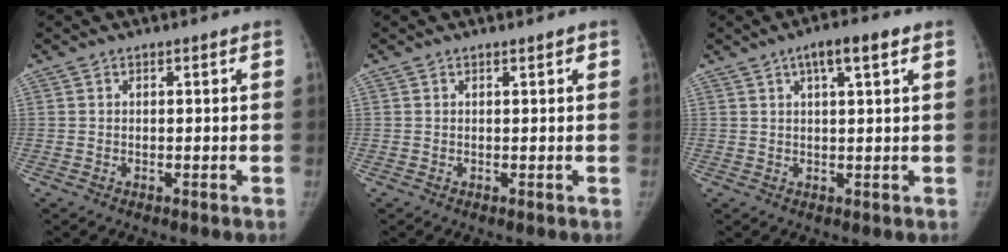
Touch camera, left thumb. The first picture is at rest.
{"total": 0.5, "force": [0.3, 0.2, 0.4], "torque": [-0.001, 0.001, 0.002]}
{"total": 5.3, "force": [2.6, 1.2, 4.4], "torque": [-0.067, 0.005, 0.040]}